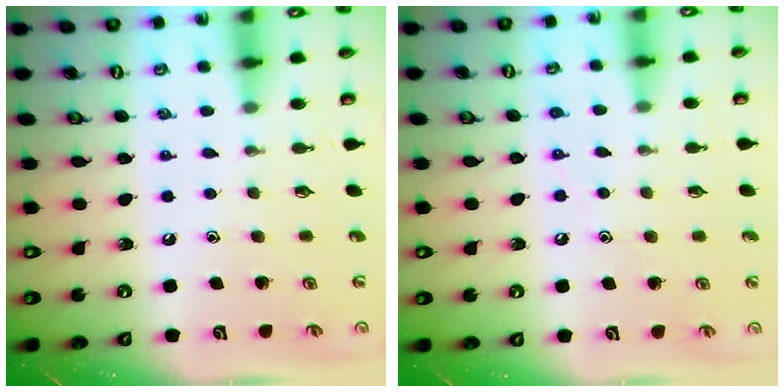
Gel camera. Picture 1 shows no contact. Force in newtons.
{"total": 5.7, "press": 5.7, "slide": 0.6}